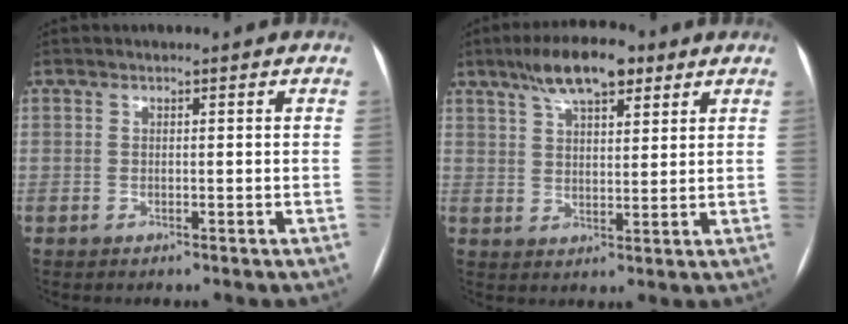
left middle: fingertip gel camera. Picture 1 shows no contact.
{"total": 8.9, "force": [5.8, 2.9, 6.1], "torque": [-0.108, 0.015, 0.097]}